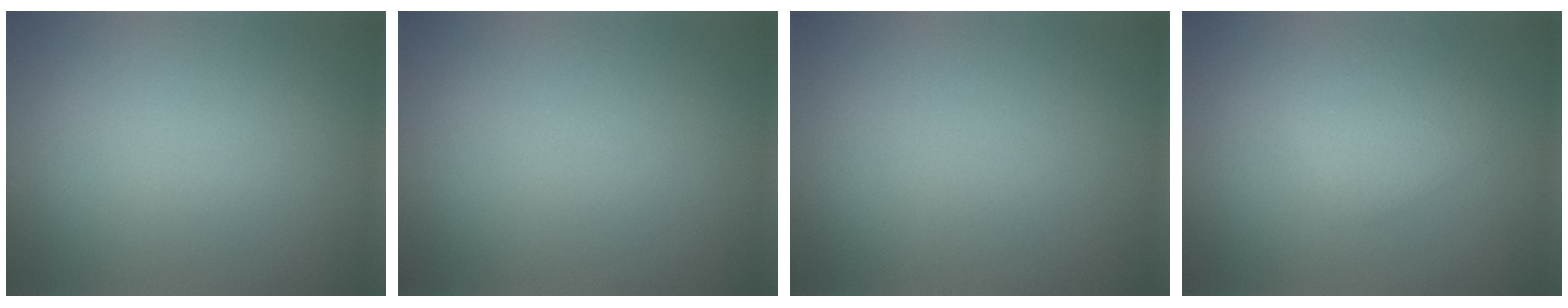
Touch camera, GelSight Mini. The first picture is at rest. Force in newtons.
{"total": 0.0}
{"total": 0.0}
{"total": 2.2, "press": 2.2, "slide": 0.1}